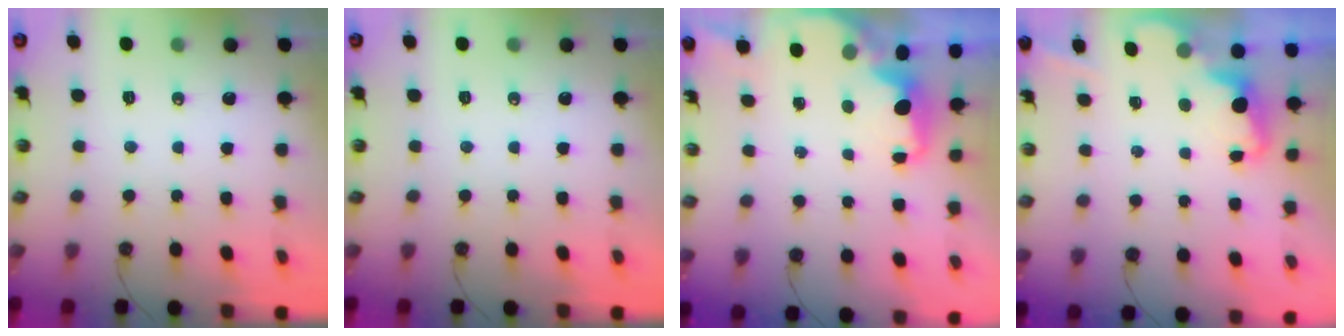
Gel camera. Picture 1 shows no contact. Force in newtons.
{"total": 0.0}
{"total": 2.2, "press": 2.0, "slide": 0.8}
{"total": 2.5, "press": 2.4, "slide": 0.5}